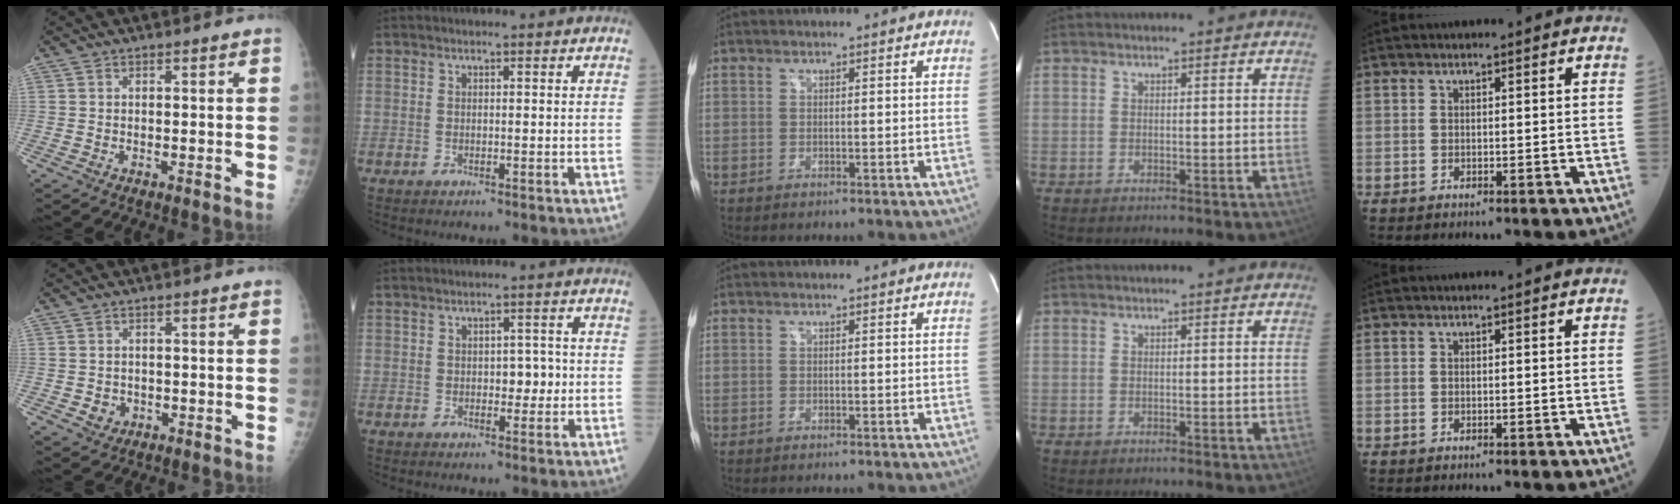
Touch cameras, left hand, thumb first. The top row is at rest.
{"thumb": {"total": 2.3, "force": [-0.7, 2.1, 0.6], "torque": [0.000, 0.004, -0.004]}, "index": {"total": 2.8, "force": [-0.4, 1.6, 2.2], "torque": [-0.022, 0.001, -0.007]}}